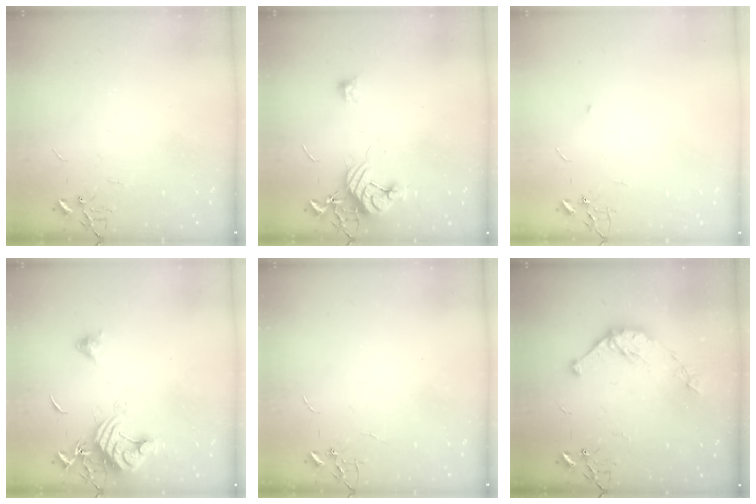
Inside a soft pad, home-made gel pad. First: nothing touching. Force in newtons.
{"total": 12.1, "press": 12.0, "slide": 0.4}
{"total": 4.0, "press": 3.9, "slide": 0.9}
{"total": 13.2, "press": 13.1, "slide": 1.6}
{"total": 0.0}
{"total": 11.2, "press": 11.2, "slide": 0.7}